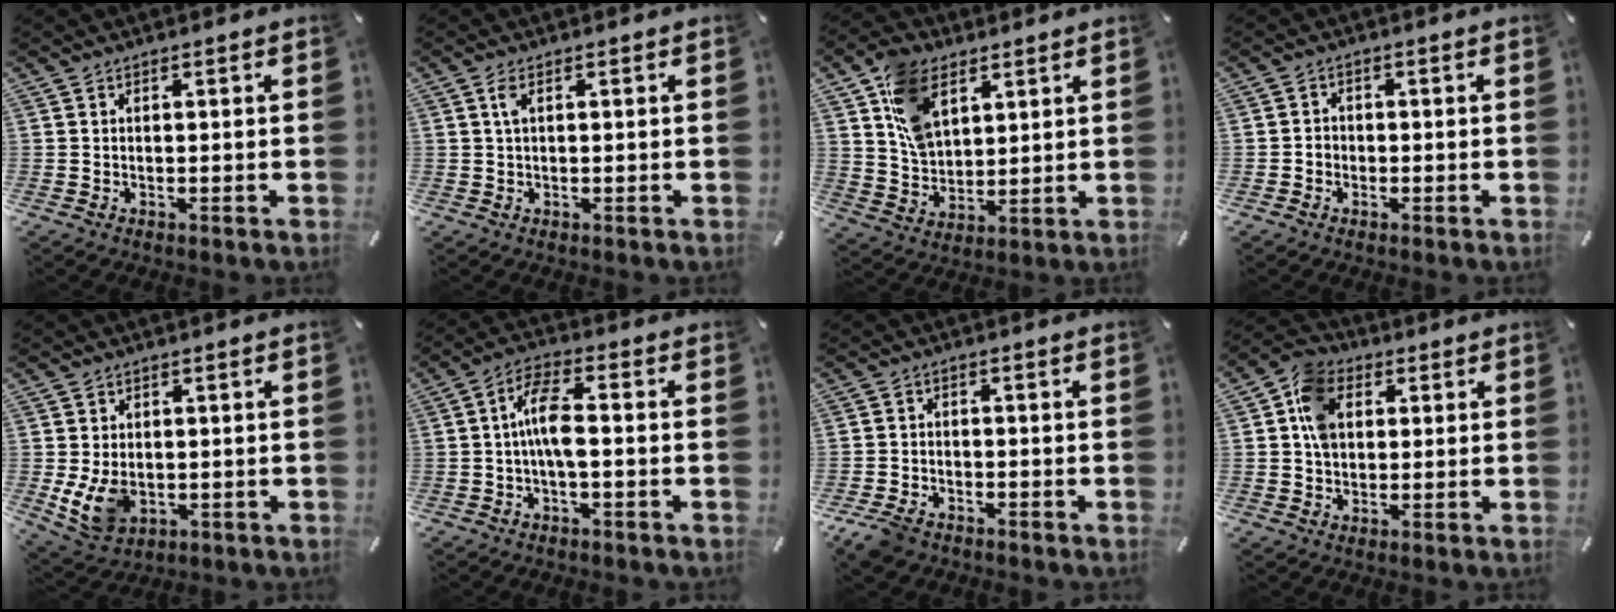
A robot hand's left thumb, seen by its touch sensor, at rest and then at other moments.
{"total": 2.2, "force": [0.7, 0.5, 2.0], "torque": [-0.041, 0.005, 0.011]}
{"total": 11.4, "force": [5.9, 7.5, 6.3], "torque": [-0.131, -0.009, 0.113]}
{"total": 1.7, "force": [-0.8, 1.5, 0.4], "torque": [-0.009, 0.008, -0.017]}
{"total": 7.3, "force": [-0.5, 5.8, 4.4], "torque": [-0.093, -0.001, -0.007]}
{"total": 8.7, "force": [-1.1, 3.2, 8.0], "torque": [-0.161, 0.008, -0.021]}
{"total": 4.7, "force": [-3.6, 2.5, 1.6], "torque": [-0.050, 0.012, -0.071]}
{"total": 9.0, "force": [1.9, 7.2, 5.2], "torque": [-0.099, 0.014, 0.038]}